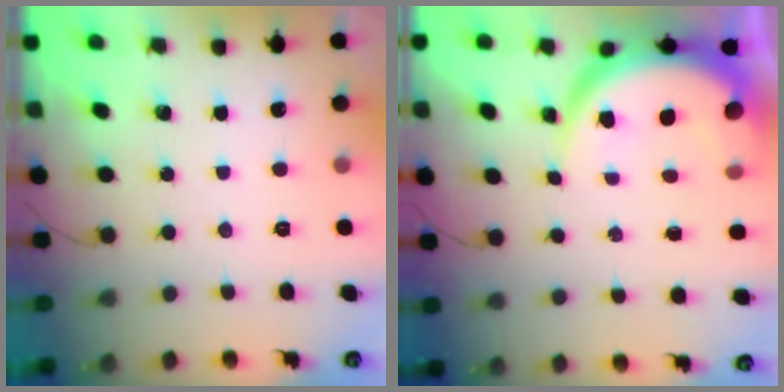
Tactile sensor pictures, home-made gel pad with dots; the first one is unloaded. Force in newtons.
{"total": 8.0, "press": 8.0, "slide": 0.4}